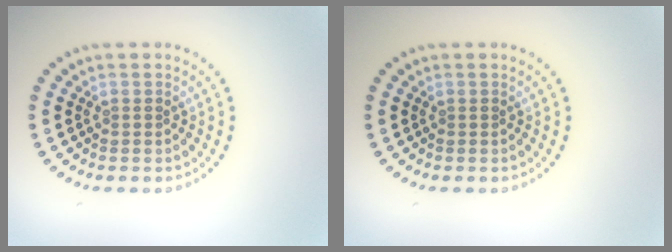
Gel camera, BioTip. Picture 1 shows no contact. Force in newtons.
{"total": 0.0}